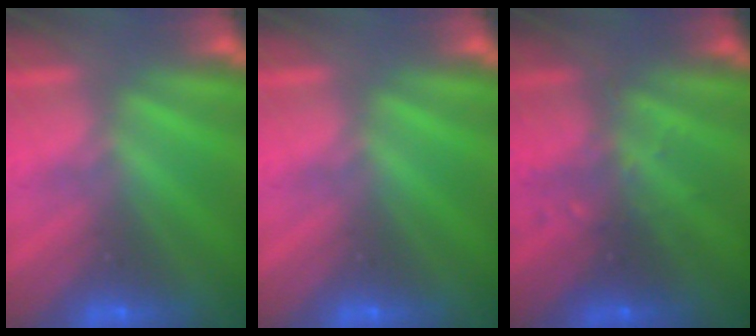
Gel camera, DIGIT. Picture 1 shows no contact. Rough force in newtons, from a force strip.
{"total": 0.0}
{"total": 2.8}